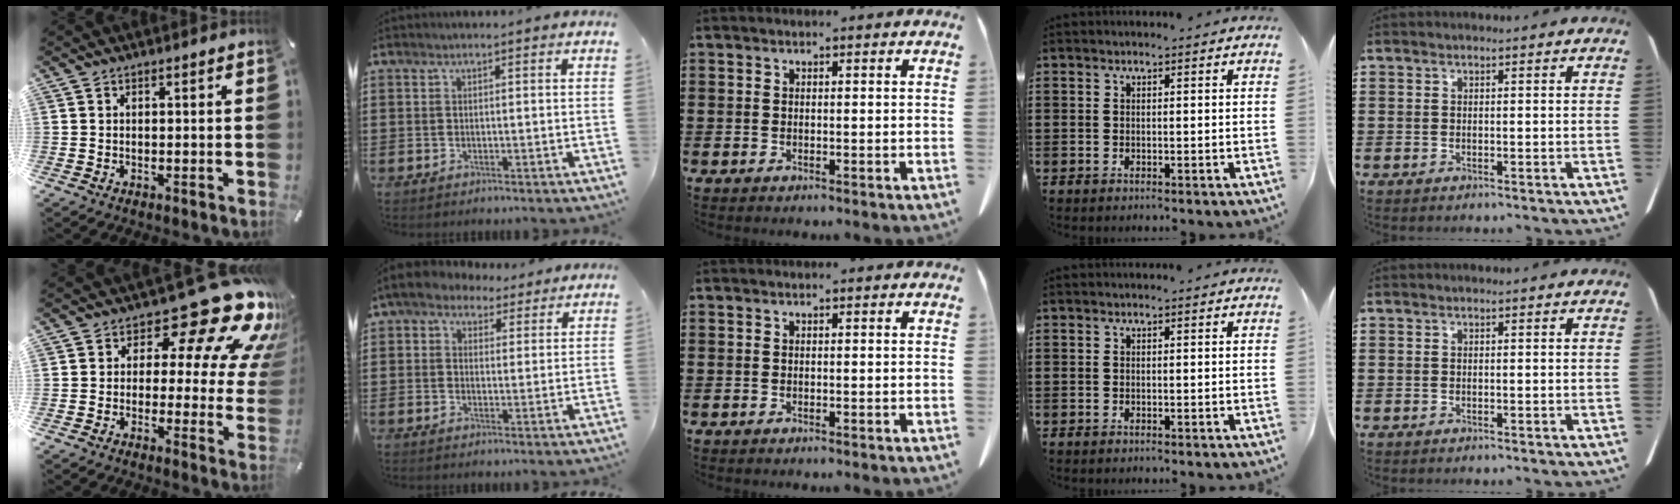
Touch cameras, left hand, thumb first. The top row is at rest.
{"thumb": {"total": 19.4, "force": [11.3, 8.4, 13.4], "torque": [-0.174, -0.079, 0.182]}, "index": {"total": 3.9, "force": [2.5, 2.6, 1.3], "torque": [-0.041, 0.005, 0.045]}}